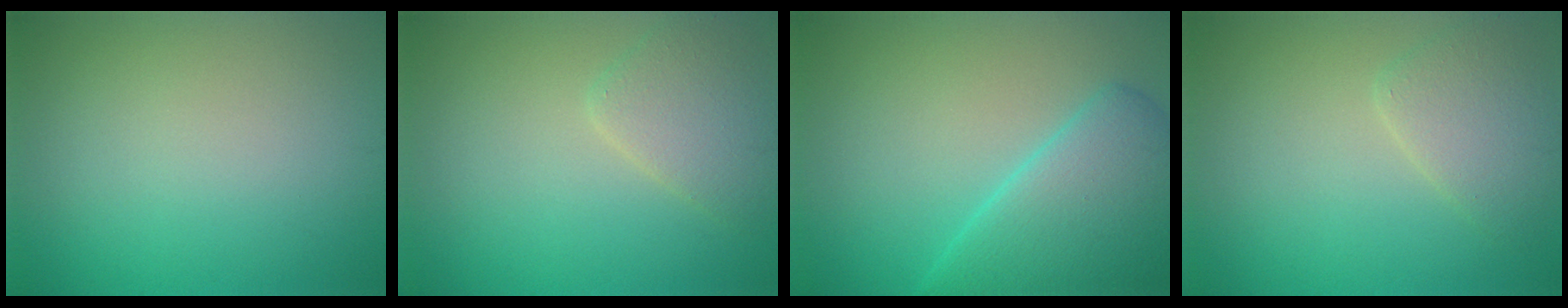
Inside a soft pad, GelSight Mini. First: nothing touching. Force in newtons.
{"total": 3.0, "press": 3.0, "slide": 0.2}
{"total": 6.9, "press": 6.9, "slide": 0.2}
{"total": 2.9, "press": 2.9, "slide": 0.2}